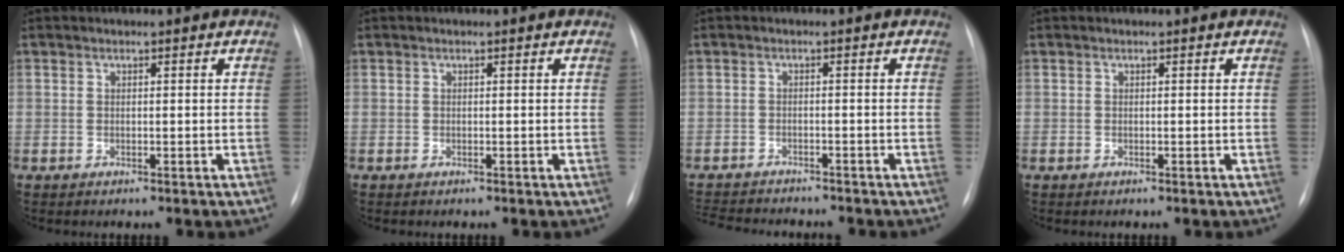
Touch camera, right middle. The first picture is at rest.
{"total": 0.0}
{"total": 10.4, "force": [-9.7, 1.9, 3.5], "torque": [-0.064, -0.006, -0.135]}
{"total": 0.0}